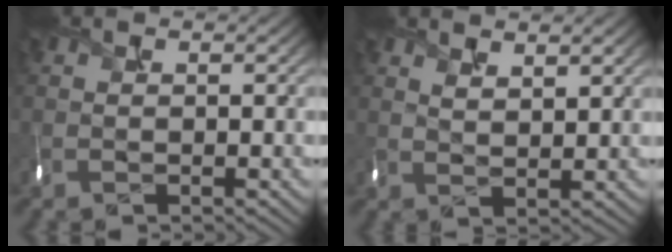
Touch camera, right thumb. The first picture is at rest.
{"total": 2.5, "force": [2.2, 0.5, 1.1], "torque": [-0.013, -0.010, 0.044]}